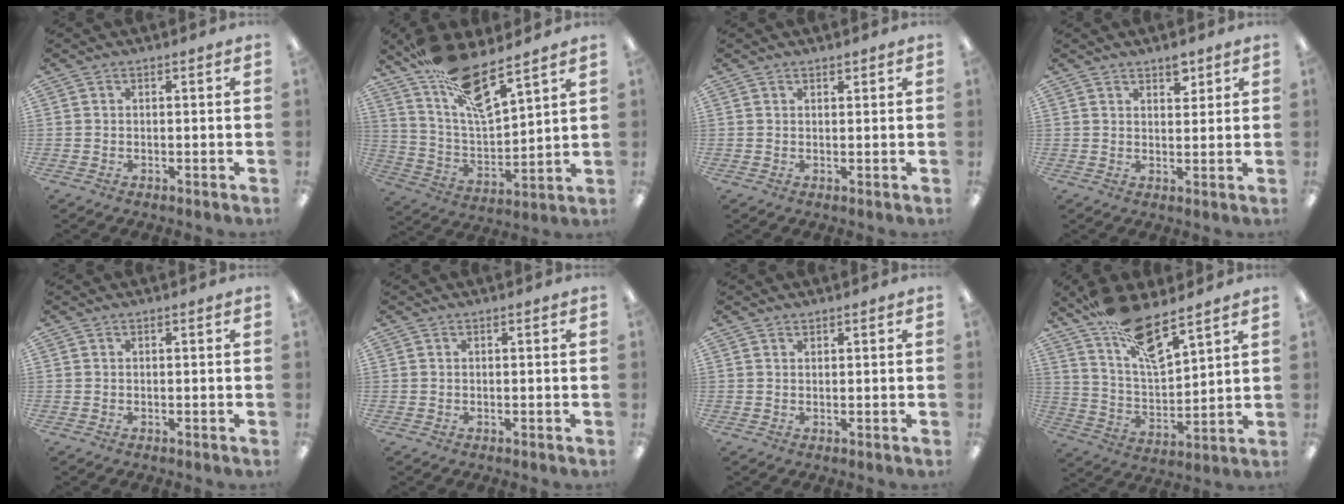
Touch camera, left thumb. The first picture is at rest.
{"total": 16.2, "force": [12.1, 4.4, 9.8], "torque": [-0.188, -0.072, 0.212]}
{"total": 0.9, "force": [0.8, 0.4, 0.1], "torque": [-0.003, -0.001, 0.016]}
{"total": 4.1, "force": [3.1, 2.0, 1.8], "torque": [0.001, -0.021, 0.048]}
{"total": 0.0}
{"total": 0.0}
{"total": 0.8, "force": [0.7, 0.3, 0.0], "torque": [0.000, 0.001, 0.013]}
{"total": 15.8, "force": [11.7, 4.7, 9.5], "torque": [-0.181, -0.065, 0.206]}